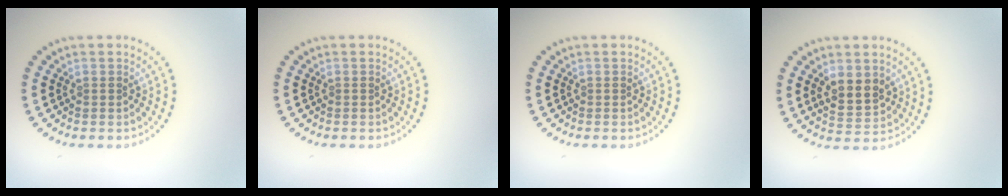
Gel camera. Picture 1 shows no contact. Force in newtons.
{"total": 0.0}
{"total": 0.0}
{"total": 3.1, "press": 3.1, "slide": 0.7}